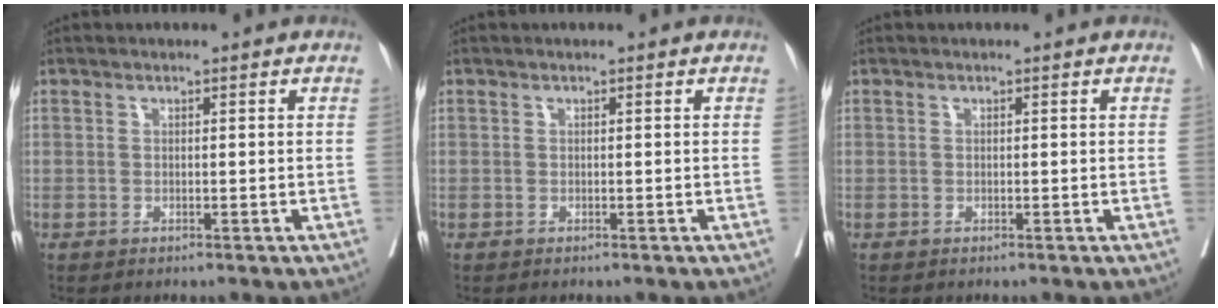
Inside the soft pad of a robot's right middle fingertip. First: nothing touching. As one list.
[{"total": 0.0}, {"total": 0.0}]